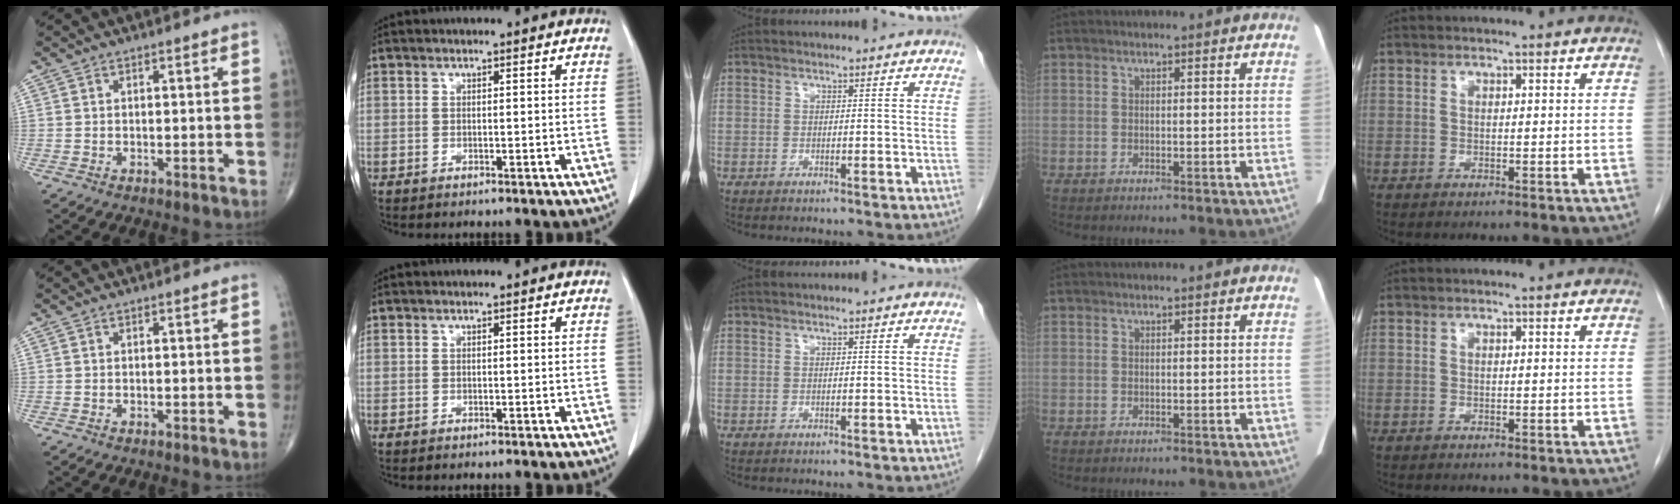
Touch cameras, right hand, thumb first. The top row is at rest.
{}